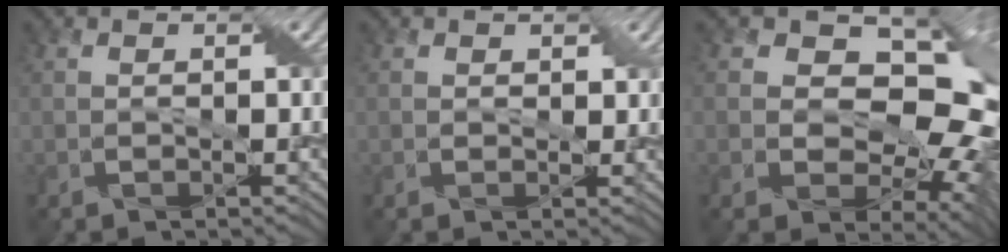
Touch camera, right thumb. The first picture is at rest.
{"total": 1.0, "force": [0.6, 0.8, 0.2], "torque": [0.000, 0.004, 0.003]}
{"total": 15.1, "force": [2.6, 10.0, 11.0], "torque": [-0.160, 0.008, 0.048]}